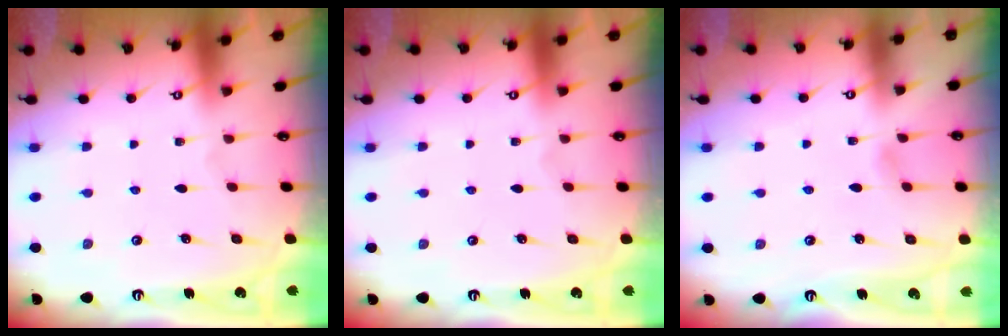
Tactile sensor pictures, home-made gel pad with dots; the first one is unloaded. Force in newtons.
{"total": 0.0}
{"total": 3.8, "press": 3.8, "slide": 0.4}